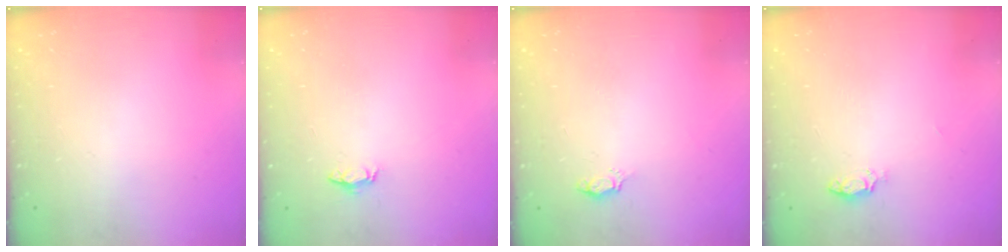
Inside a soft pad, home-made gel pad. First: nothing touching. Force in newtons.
{"total": 3.5, "press": 3.4, "slide": 0.4}
{"total": 2.8, "press": 2.7, "slide": 0.4}
{"total": 3.5, "press": 3.5, "slide": 0.4}